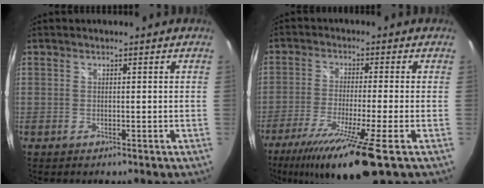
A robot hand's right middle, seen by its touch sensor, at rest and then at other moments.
{"total": 14.3, "force": [-9.0, 0.0, 11.1], "torque": [-0.228, -0.055, -0.155]}